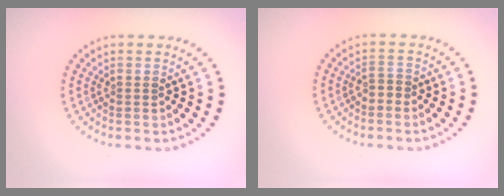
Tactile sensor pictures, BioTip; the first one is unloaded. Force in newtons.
{"total": 0.9, "press": 0.7, "slide": 0.5}